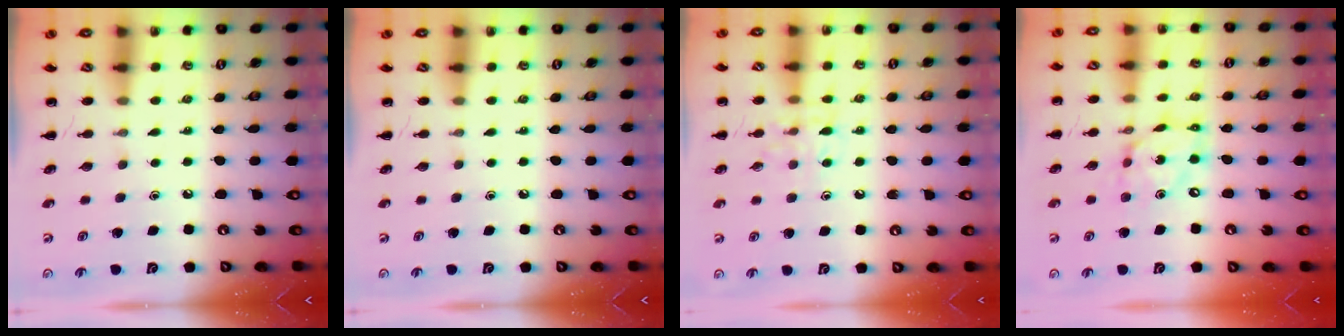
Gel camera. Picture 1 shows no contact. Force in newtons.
{"total": 0.0}
{"total": 7.7, "press": 7.6, "slide": 1.0}
{"total": 10.4, "press": 10.1, "slide": 2.4}